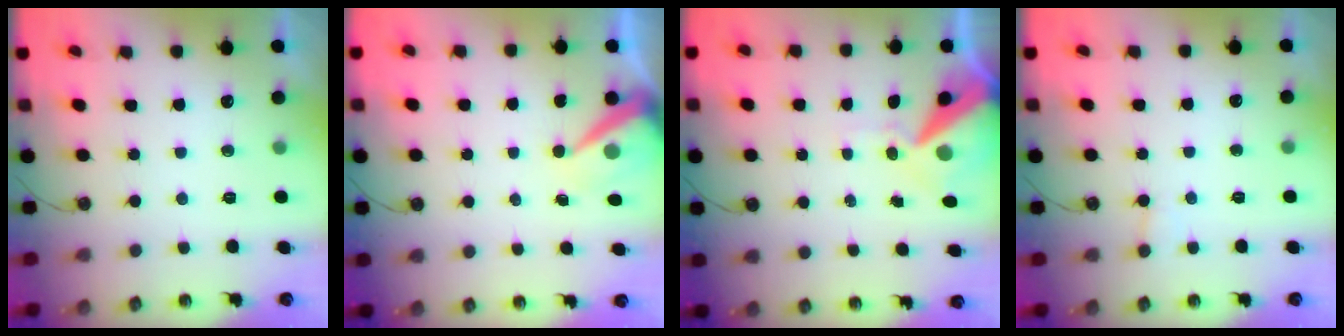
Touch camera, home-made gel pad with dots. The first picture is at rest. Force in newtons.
{"total": 8.7, "press": 8.7, "slide": 0.7}
{"total": 11.5, "press": 11.4, "slide": 1.6}
{"total": 3.4, "press": 3.4, "slide": 0.2}